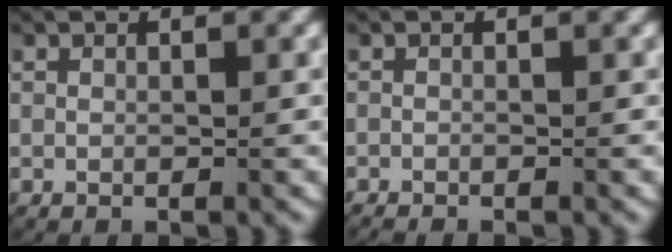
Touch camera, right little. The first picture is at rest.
{"total": 0.9, "force": [-0.9, 0.3, 0.2], "torque": [-0.010, -0.008, -0.012]}